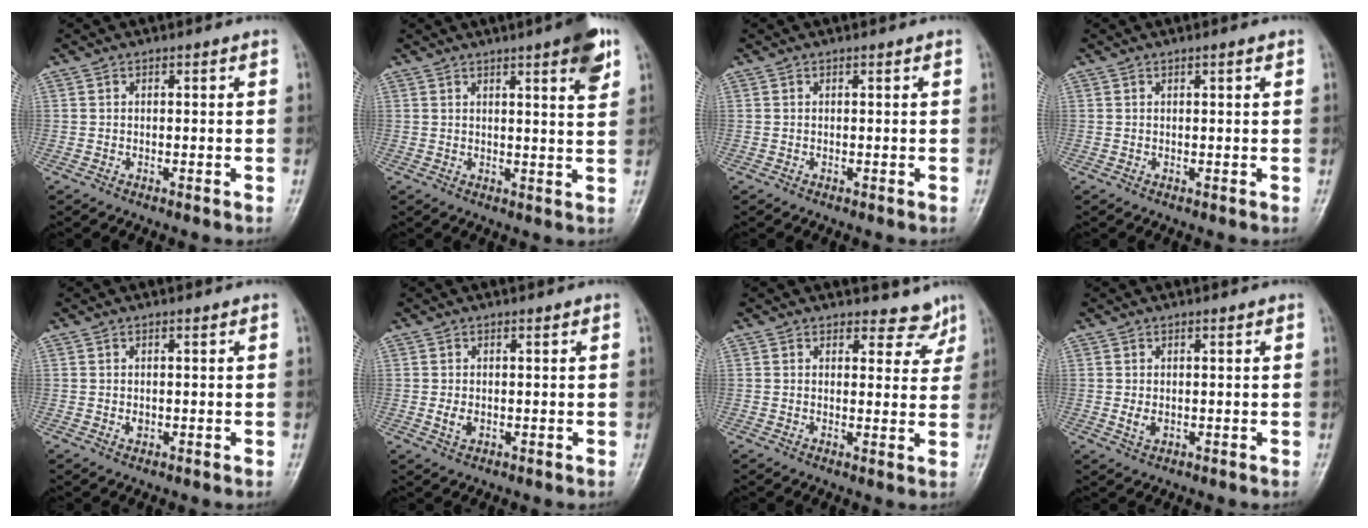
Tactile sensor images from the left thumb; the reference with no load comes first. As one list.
[{"total": 7.4, "force": [4.2, 1.1, 6.0], "torque": [-0.073, -0.018, 0.052]}, {"total": 0.0}, {"total": 0.9, "force": [0.5, 0.1, 0.7], "torque": [-0.010, 0.000, 0.007]}, {"total": 1.1, "force": [0.3, 0.7, 0.7], "torque": [-0.009, -0.003, 0.009]}, {"total": 2.1, "force": [0.2, 1.3, 1.7], "torque": [-0.030, -0.005, 0.008]}, {"total": 5.0, "force": [4.4, 2.4, 0.3], "torque": [0.025, -0.034, 0.045]}, {"total": 2.1, "force": [0.5, 1.2, 1.7], "torque": [-0.027, -0.006, 0.013]}]